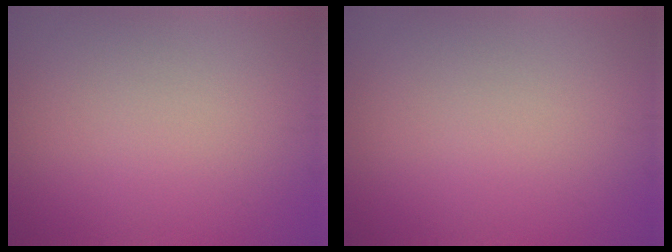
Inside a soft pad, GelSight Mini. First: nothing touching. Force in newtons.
{"total": 0.0}